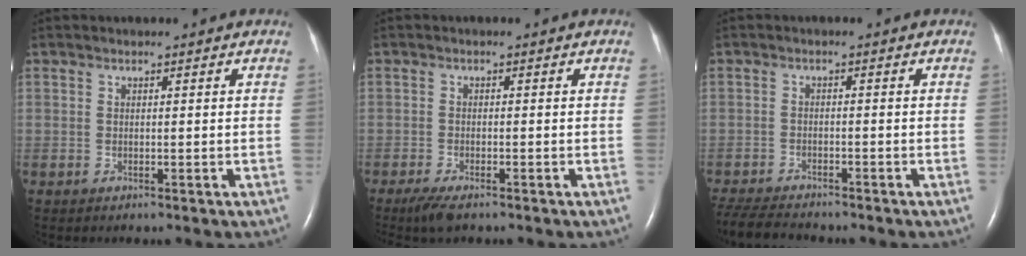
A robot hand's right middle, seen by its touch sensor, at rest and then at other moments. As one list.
[{"total": 3.8, "force": [-2.8, 0.9, 2.5], "torque": [-0.053, -0.011, -0.046]}, {"total": 7.8, "force": [-7.2, 1.2, 2.8], "torque": [-0.051, -0.019, -0.119]}]